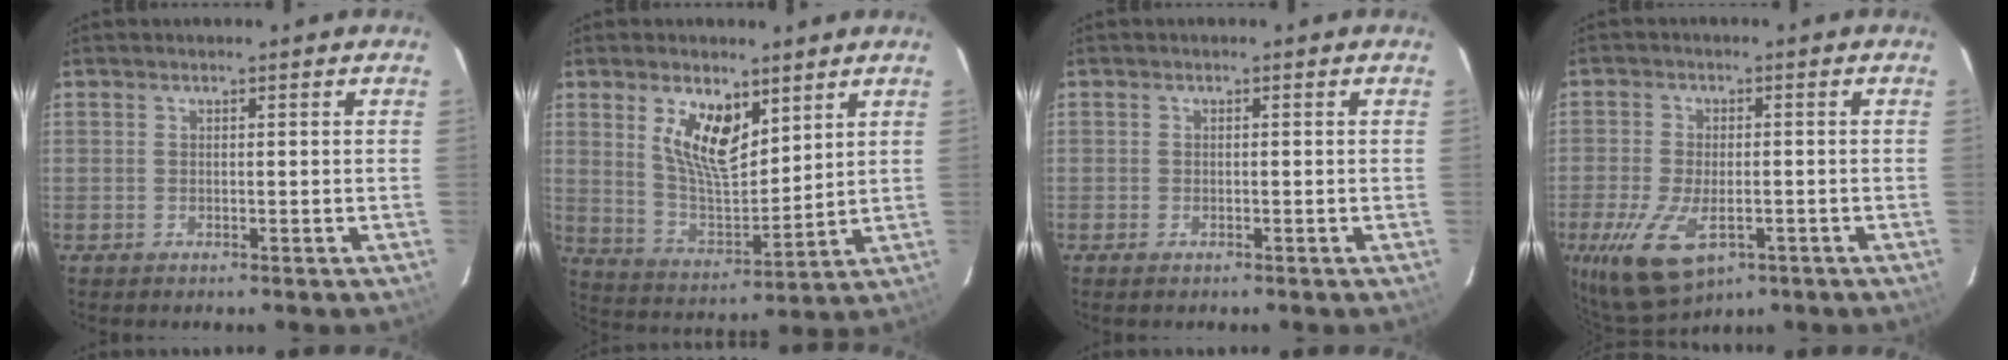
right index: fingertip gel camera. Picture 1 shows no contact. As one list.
[{"total": 11.1, "force": [5.7, 4.9, 8.2], "torque": [-0.152, 0.003, 0.119]}, {"total": 1.1, "force": [-0.8, 0.5, 0.6], "torque": [-0.012, -0.003, -0.015]}, {"total": 11.8, "force": [-5.3, 5.9, 8.7], "torque": [-0.199, -0.035, -0.086]}]